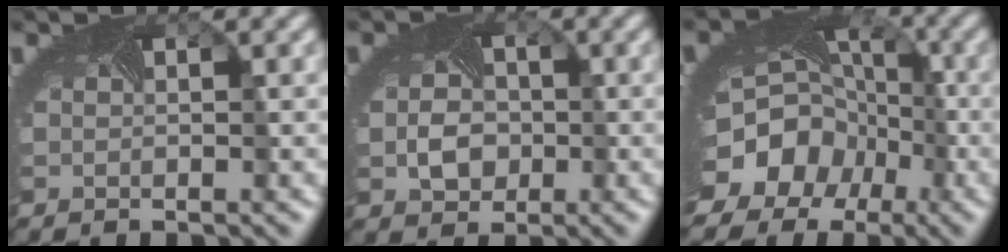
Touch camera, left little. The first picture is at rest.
{"total": 3.5, "force": [-0.7, 2.9, 1.9], "torque": [-0.032, -0.006, -0.008]}
{"total": 12.7, "force": [-5.5, 10.4, 4.9], "torque": [-0.091, -0.035, -0.102]}